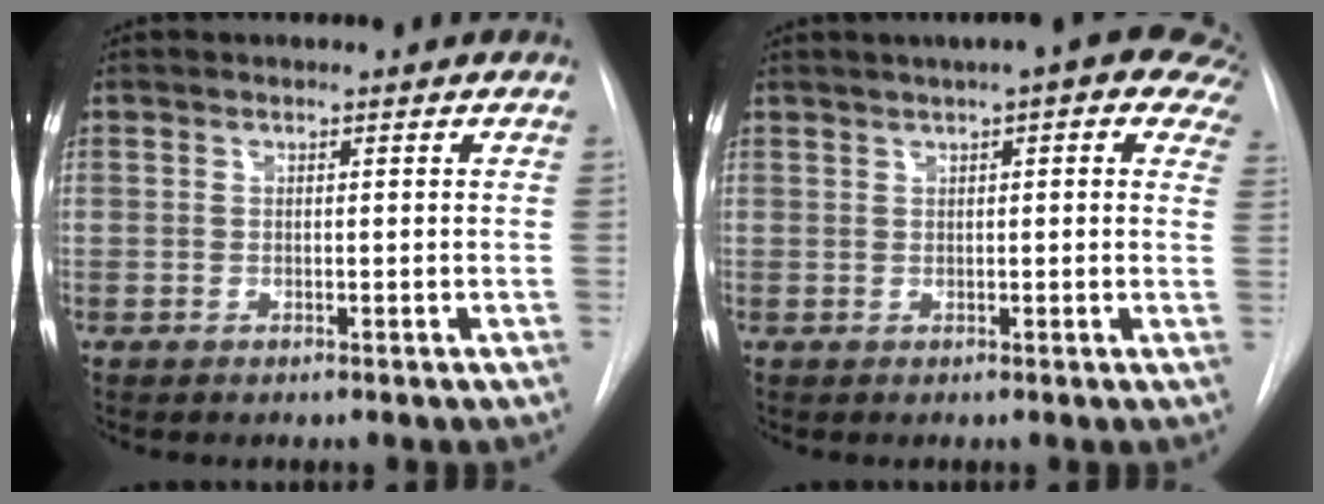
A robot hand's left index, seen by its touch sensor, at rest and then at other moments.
{"total": 13.7, "force": [9.3, 3.2, 9.5], "torque": [-0.130, 0.029, 0.103]}